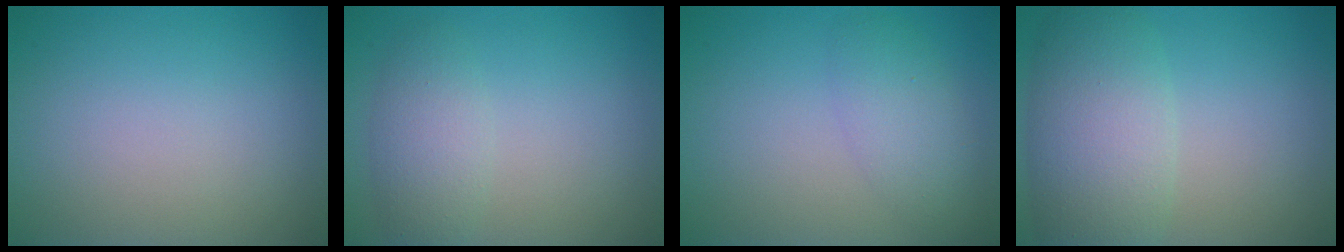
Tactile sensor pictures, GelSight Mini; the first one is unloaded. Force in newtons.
{"total": 2.7, "press": 2.7, "slide": 0.2}
{"total": 2.8, "press": 2.8, "slide": 0.2}
{"total": 6.3, "press": 6.3, "slide": 0.4}